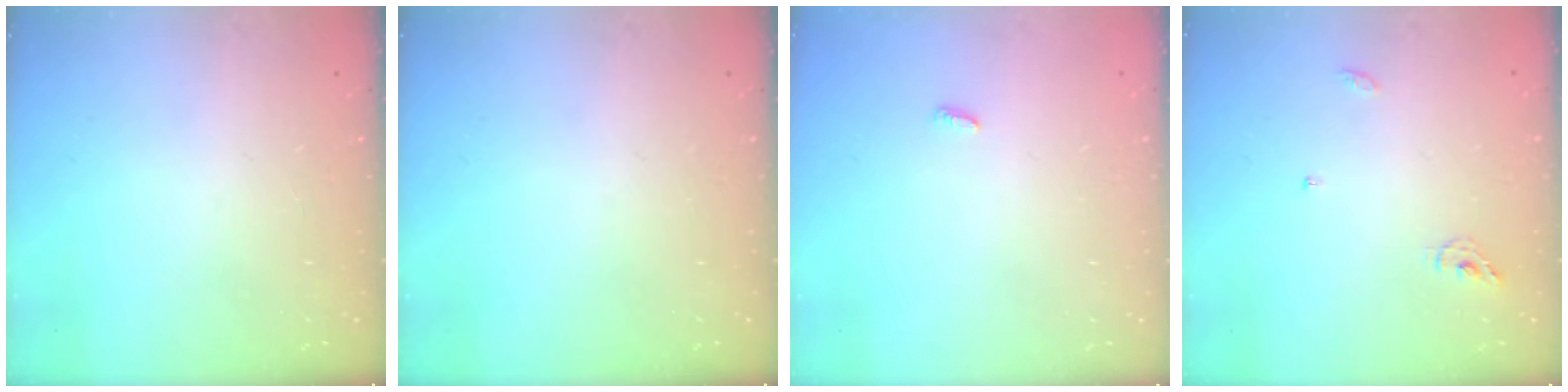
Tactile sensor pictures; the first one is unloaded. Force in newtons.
{"total": 0.0}
{"total": 2.4, "press": 2.4, "slide": 0.2}
{"total": 5.5, "press": 5.5, "slide": 0.4}